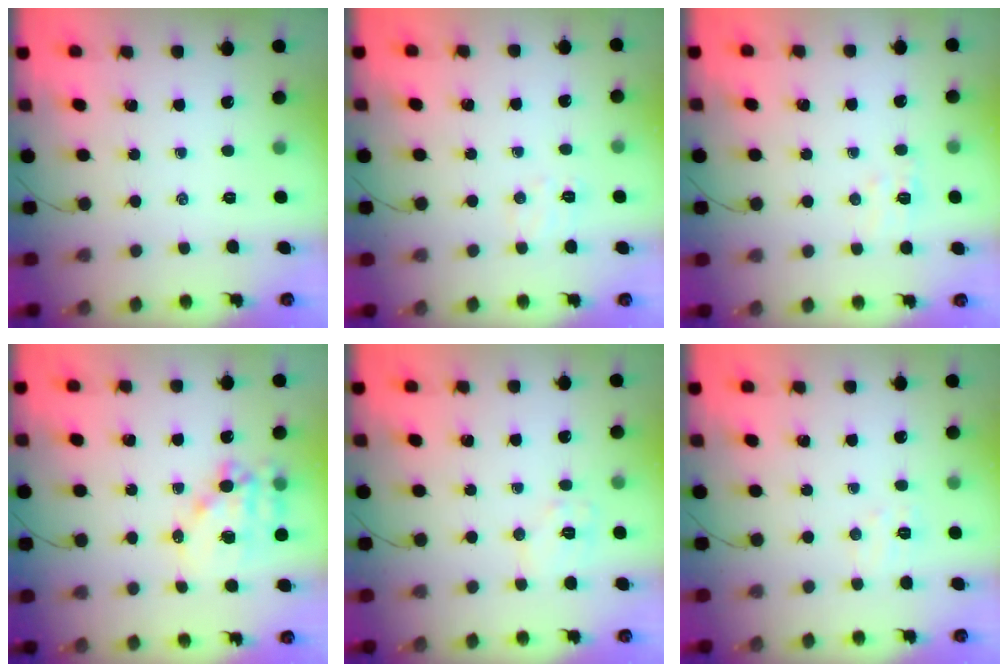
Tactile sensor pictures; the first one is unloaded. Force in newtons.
{"total": 5.4, "press": 5.3, "slide": 1.2}
{"total": 5.2, "press": 5.1, "slide": 1.1}
{"total": 12.0, "press": 11.7, "slide": 3.0}
{"total": 7.1, "press": 7.0, "slide": 0.9}
{"total": 5.5, "press": 5.3, "slide": 1.2}